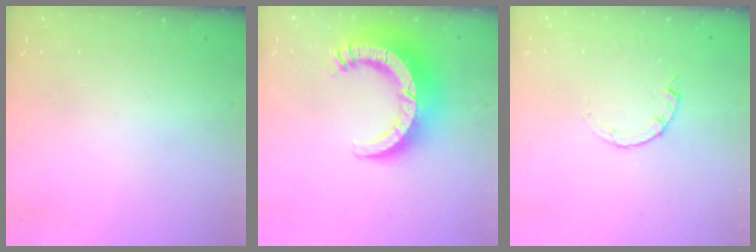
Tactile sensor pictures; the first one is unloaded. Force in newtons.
{"total": 15.0, "press": 14.9, "slide": 1.6}
{"total": 0.9, "press": 0.8, "slide": 0.2}